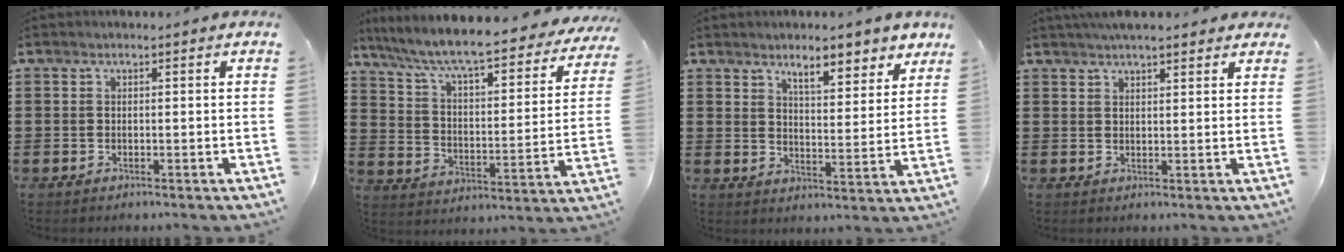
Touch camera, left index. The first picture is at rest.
{"total": 8.0, "force": [6.8, 0.3, 4.2], "torque": [-0.108, -0.054, 0.108]}
{"total": 6.2, "force": [5.3, 1.3, 3.0], "torque": [-0.045, -0.029, 0.086]}
{"total": 3.6, "force": [3.3, 0.6, 1.4], "torque": [-0.035, 0.000, 0.061]}